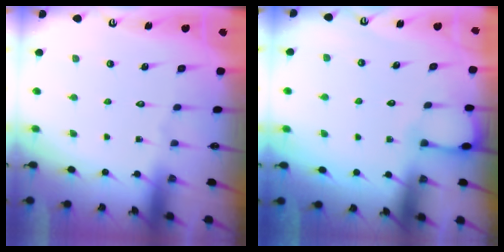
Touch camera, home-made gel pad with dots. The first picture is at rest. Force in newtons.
{"total": 2.5, "press": 2.5, "slide": 0.2}